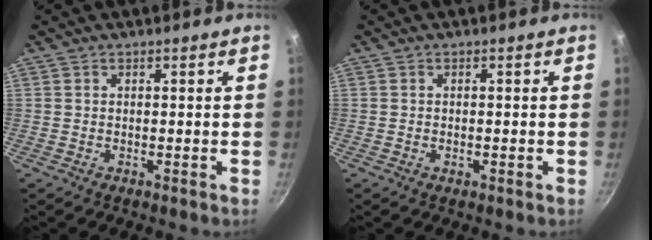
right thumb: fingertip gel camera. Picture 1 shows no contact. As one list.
[{"total": 0.6, "force": [-0.3, 0.4, 0.4], "torque": [-0.004, 0.002, -0.004]}]